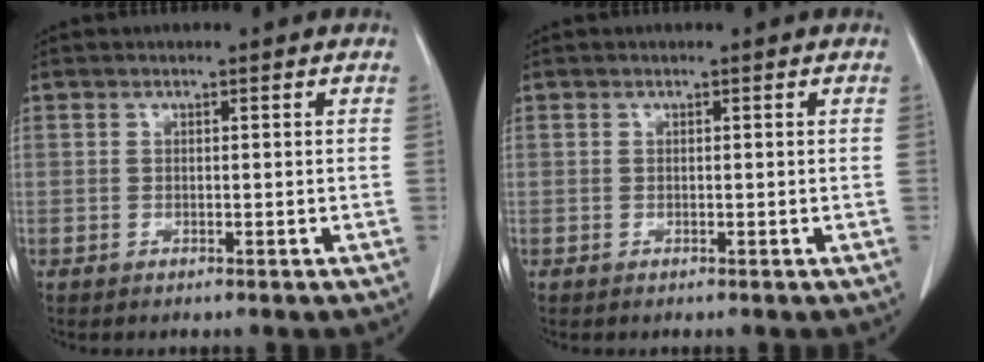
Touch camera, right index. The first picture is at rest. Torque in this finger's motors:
{"motor_torque": [0.00, 0.00, 0.00, 0.00]}